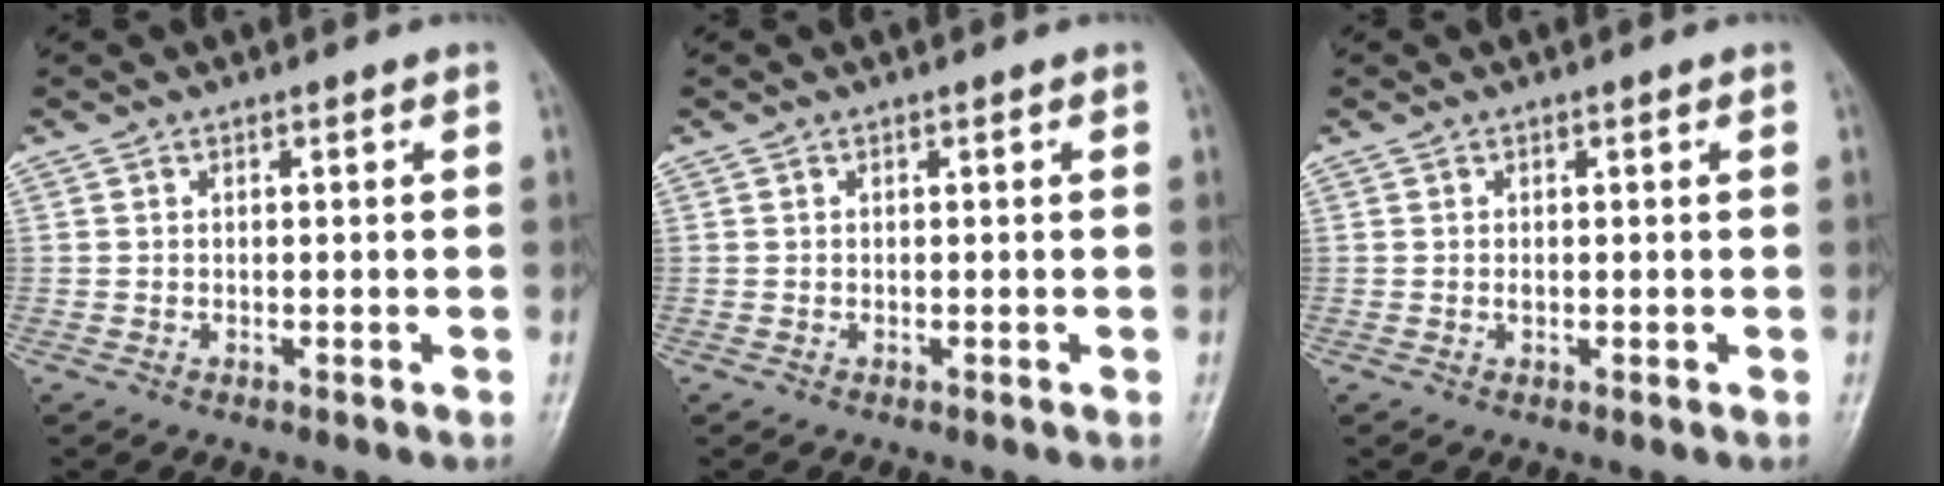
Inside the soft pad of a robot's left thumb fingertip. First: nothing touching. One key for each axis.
{"total": 0.0}
{"total": 0.8, "fx": 0.1, "fy": 0.3, "fz": 0.7, "tx": -0.011, "ty": 0.002, "tz": 0.003}